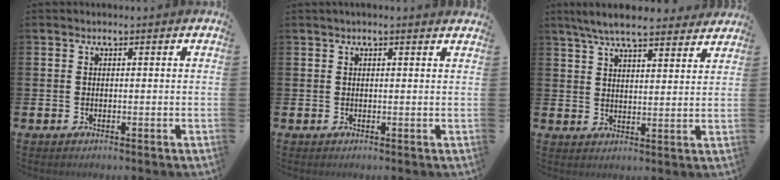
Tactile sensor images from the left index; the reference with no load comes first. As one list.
[{"total": 0.8, "force": [0.7, 0.0, 0.5], "torque": [-0.006, 0.000, 0.011]}, {"total": 7.2, "force": [6.7, 1.2, 2.4], "torque": [-0.055, -0.029, 0.120]}]